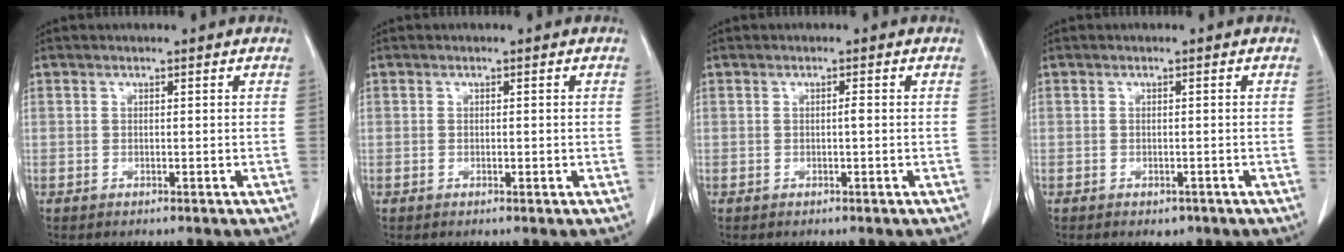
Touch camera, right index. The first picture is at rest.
{"total": 0.5, "force": [0.0, 0.4, 0.4], "torque": [-0.004, 0.001, -0.001]}
{"total": 0.7, "force": [-0.1, 0.0, 0.7], "torque": [-0.010, 0.001, -0.002]}
{"total": 1.7, "force": [-1.0, 1.0, 0.9], "torque": [-0.010, 0.001, -0.006]}